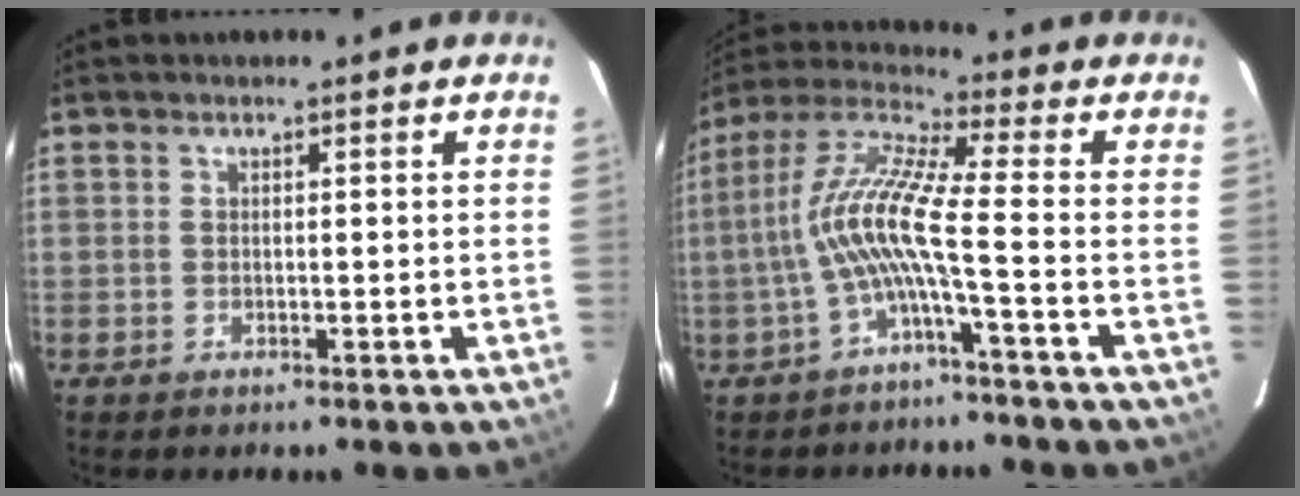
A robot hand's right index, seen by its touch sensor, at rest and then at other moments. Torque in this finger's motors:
{"motor_torque": [1.16, -0.47, 0.96, 0.21]}